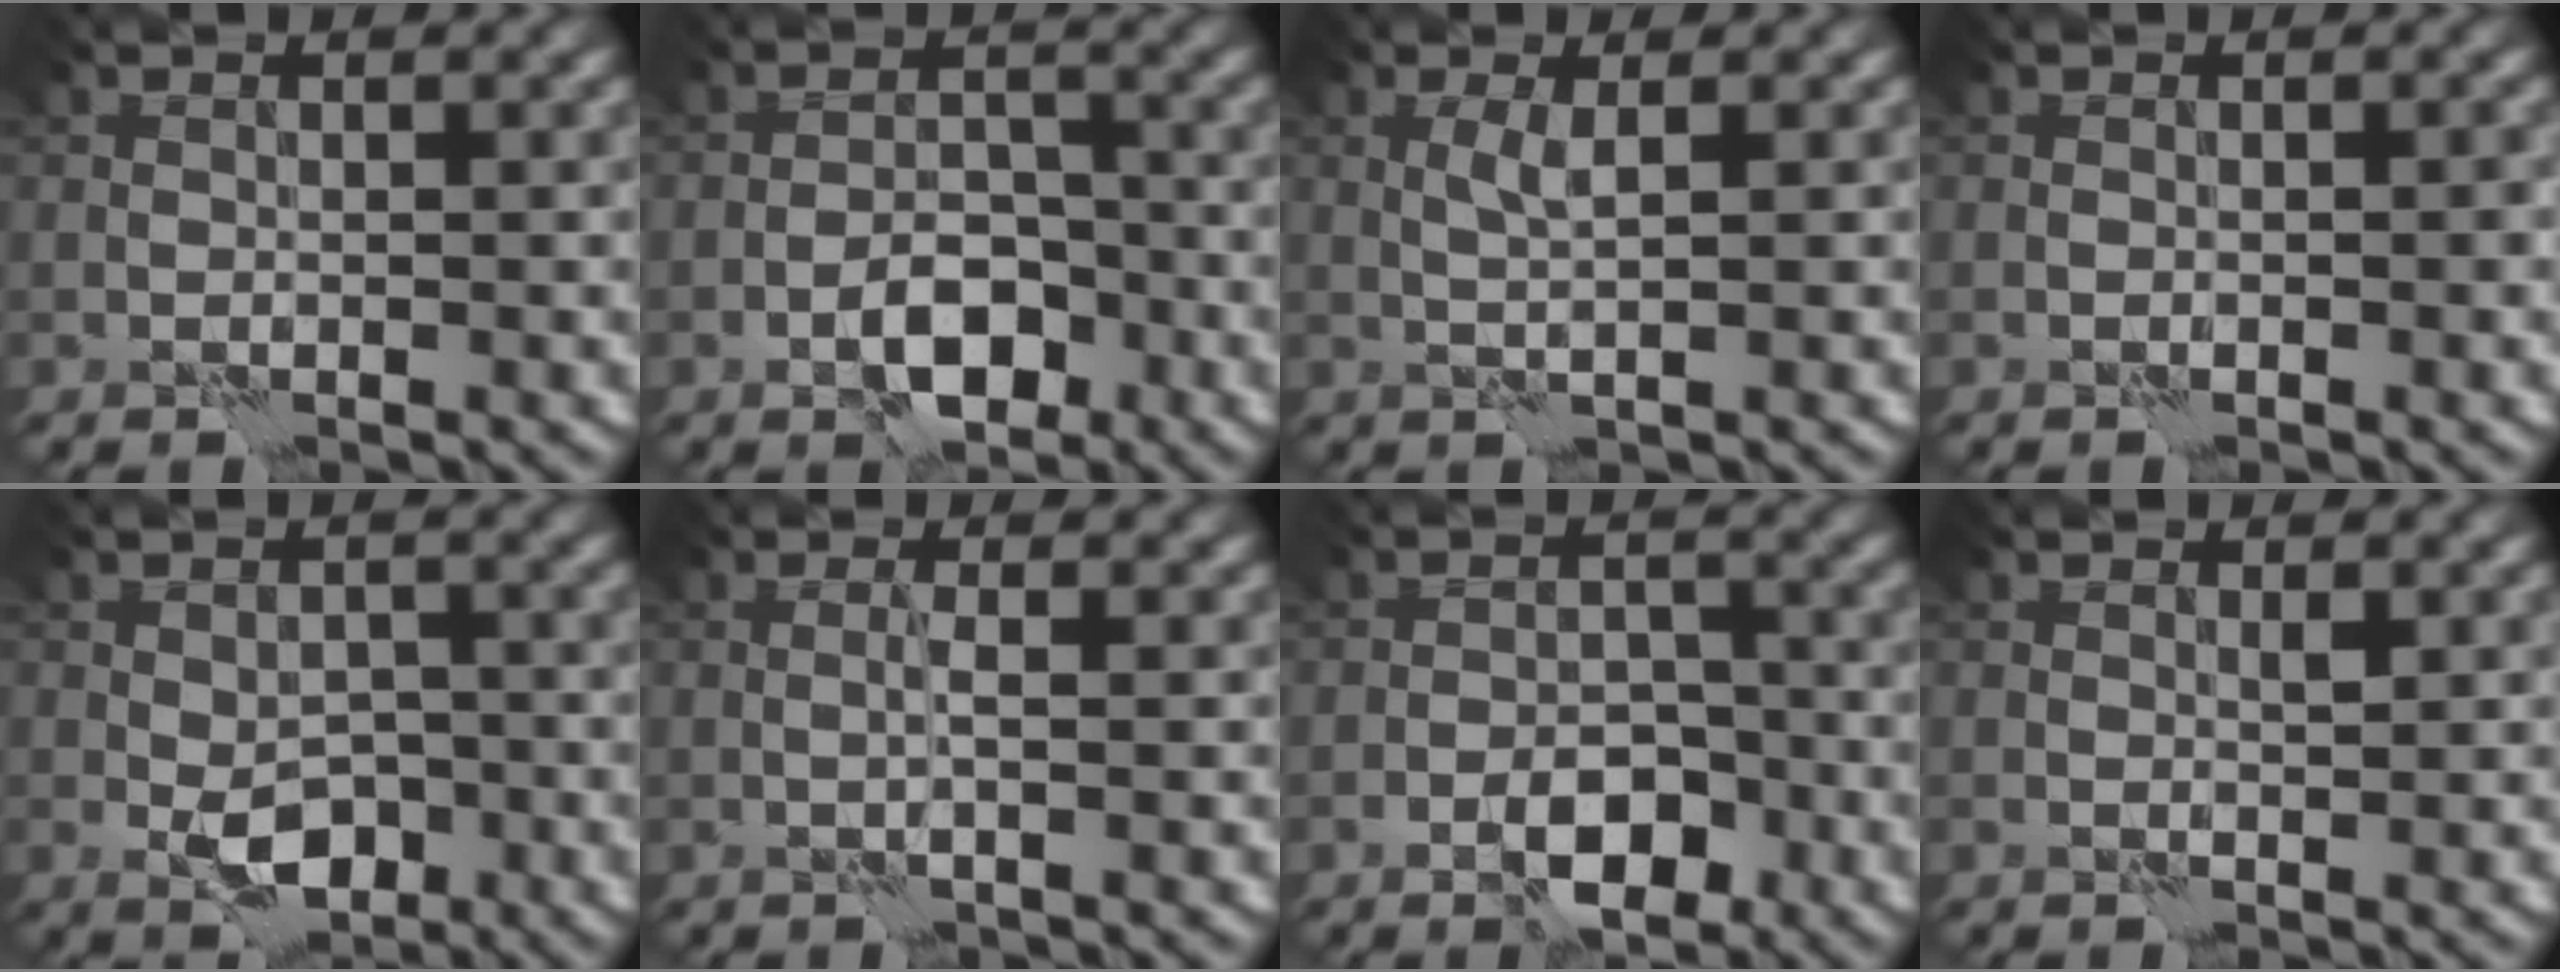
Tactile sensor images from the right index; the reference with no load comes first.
{"total": 4.1, "force": [-2.3, 2.0, 2.8], "torque": [-0.038, 0.009, -0.038]}
{"total": 1.3, "force": [0.4, -0.2, 1.3], "torque": [-0.030, 0.004, 0.007]}
{"total": 0.6, "force": [-0.4, 0.1, 0.4], "torque": [-0.007, 0.005, -0.006]}
{"total": 4.0, "force": [-1.5, 2.4, 2.8], "torque": [-0.040, -0.003, -0.026]}
{"total": 1.0, "force": [-0.2, -0.3, 0.9], "torque": [-0.021, 0.003, -0.005]}
{"total": 4.0, "force": [-2.5, 1.9, 2.6], "torque": [-0.033, 0.006, -0.041]}
{"total": 0.6, "force": [0.2, 0.1, 0.5], "torque": [-0.009, -0.001, 0.003]}